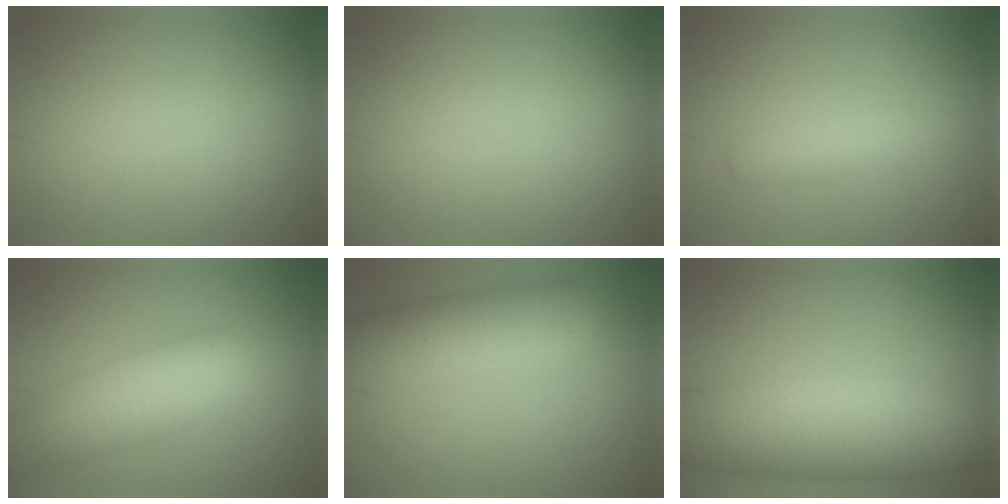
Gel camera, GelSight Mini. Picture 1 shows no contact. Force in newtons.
{"total": 0.0}
{"total": 2.3, "press": 2.3, "slide": 0.0}
{"total": 6.8, "press": 6.8, "slide": 0.5}
{"total": 7.0, "press": 7.0, "slide": 0.1}
{"total": 11.8, "press": 11.8, "slide": 1.1}